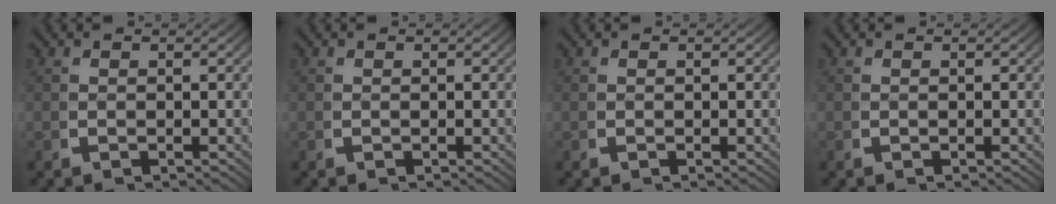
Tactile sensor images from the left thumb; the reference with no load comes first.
{"total": 0.0}
{"total": 0.0}
{"total": 0.0}